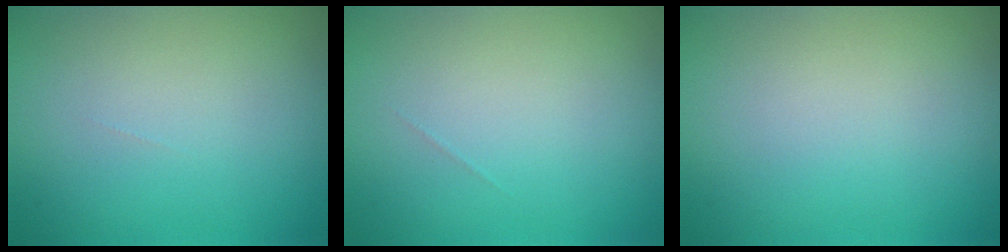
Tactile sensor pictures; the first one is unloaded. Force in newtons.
{"total": 0.0}
{"total": 0.0}